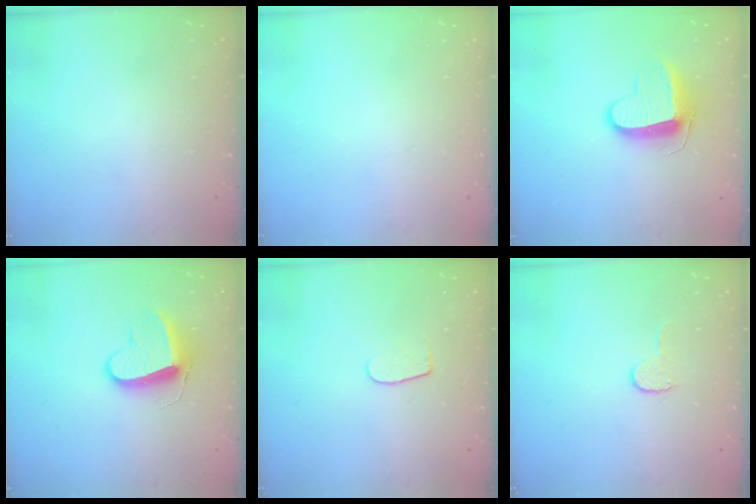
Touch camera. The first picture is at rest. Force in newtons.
{"total": 0.0}
{"total": 9.8, "press": 9.8, "slide": 0.1}
{"total": 10.7, "press": 10.7, "slide": 0.7}
{"total": 5.2, "press": 5.1, "slide": 0.6}
{"total": 5.2, "press": 5.1, "slide": 0.5}